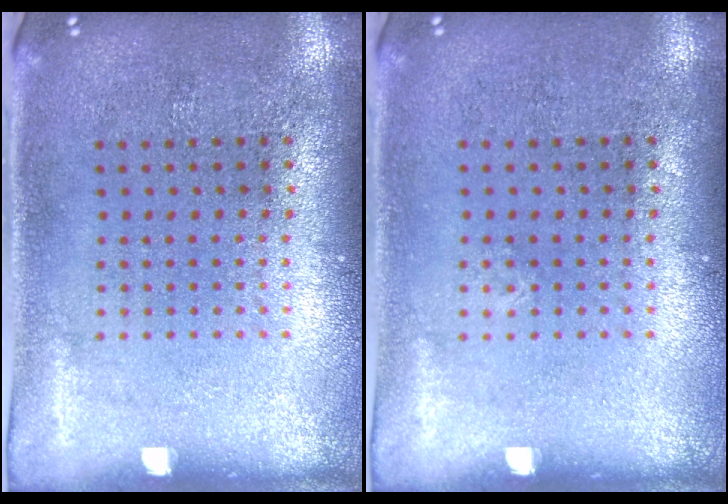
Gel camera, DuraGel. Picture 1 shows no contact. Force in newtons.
{"total": 0.0}